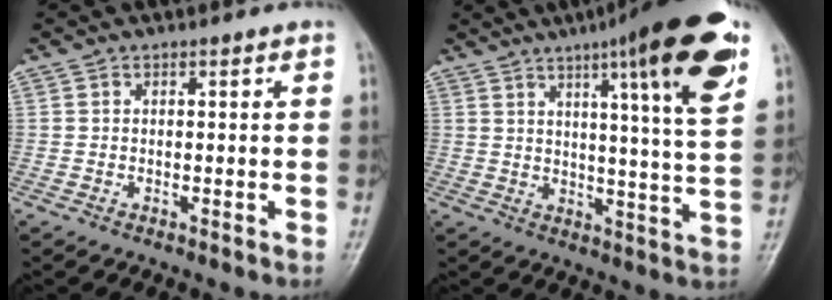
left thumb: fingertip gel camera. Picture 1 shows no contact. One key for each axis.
{"total": 19.2, "fx": 10.0, "fy": 2.2, "fz": 16.2, "tx": -0.210, "ty": -0.036, "tz": 0.134}